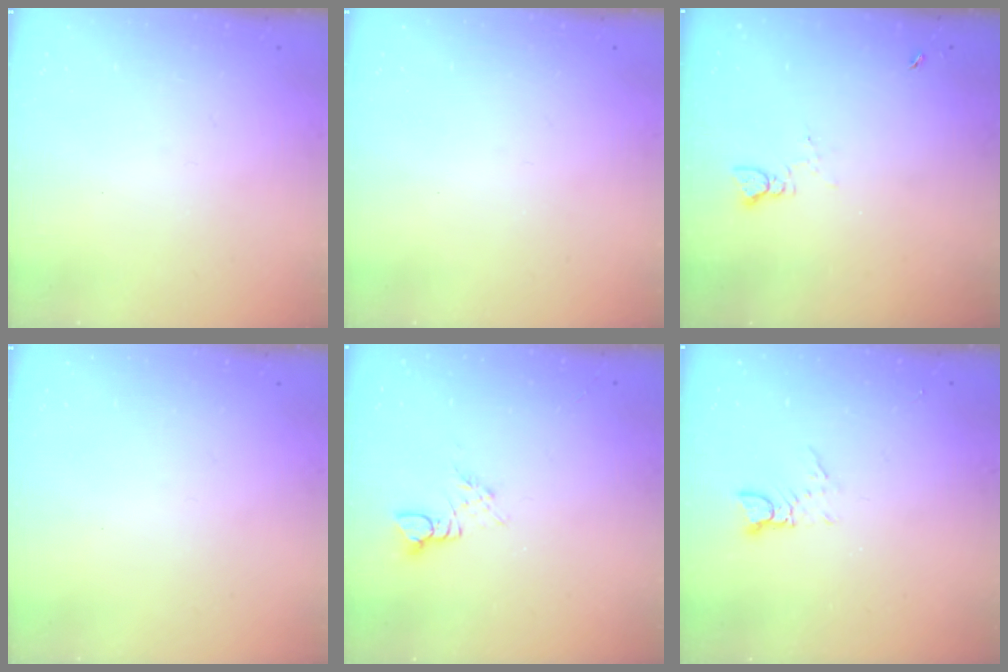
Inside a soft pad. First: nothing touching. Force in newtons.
{"total": 0.0}
{"total": 2.1, "press": 2.0, "slide": 0.3}
{"total": 0.0}
{"total": 3.6, "press": 3.5, "slide": 0.5}
{"total": 2.9, "press": 2.9, "slide": 0.2}